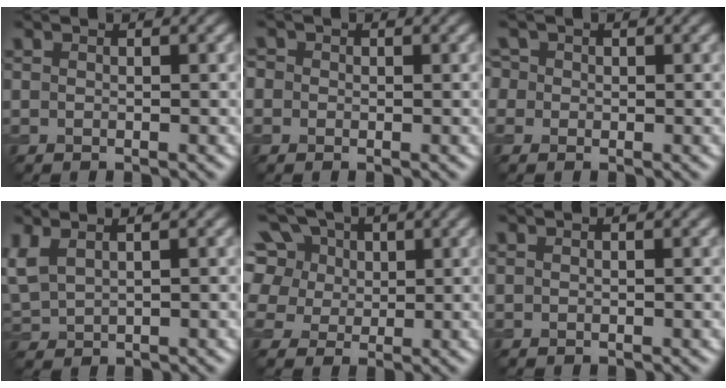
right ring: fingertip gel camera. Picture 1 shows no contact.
{"total": 1.5, "force": [0.4, 1.4, 0.4], "torque": [-0.003, 0.005, -0.011]}
{"total": 2.8, "force": [1.0, 2.4, 1.1], "torque": [-0.017, 0.018, -0.004]}
{"total": 2.7, "force": [1.4, 1.4, 1.9], "torque": [-0.059, 0.009, 0.037]}
{"total": 11.7, "force": [5.7, 8.4, 5.9], "torque": [-0.126, 0.039, 0.080]}
{"total": 0.0}